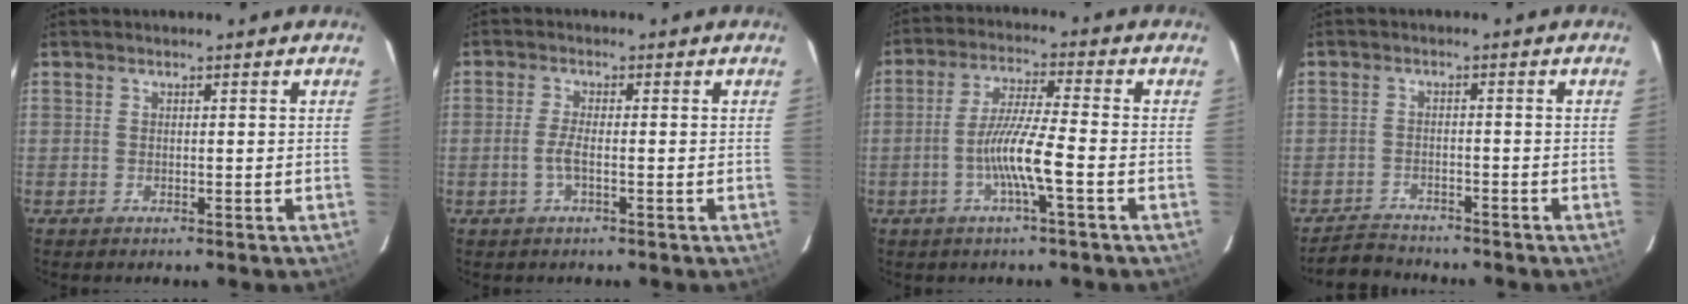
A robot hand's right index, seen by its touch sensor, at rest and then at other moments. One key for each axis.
{"total": 2.8, "fx": -0.9, "fy": 0.6, "fz": 2.6, "tx": -0.056, "ty": -0.001, "tz": -0.020}
{"total": 8.2, "fx": -3.0, "fy": -0.2, "fz": 7.6, "tx": -0.155, "ty": 0.000, "tz": -0.056}
{"total": 4.8, "fx": -4.5, "fy": 1.7, "fz": 0.3, "tx": -0.024, "ty": 0.009, "tz": -0.078}